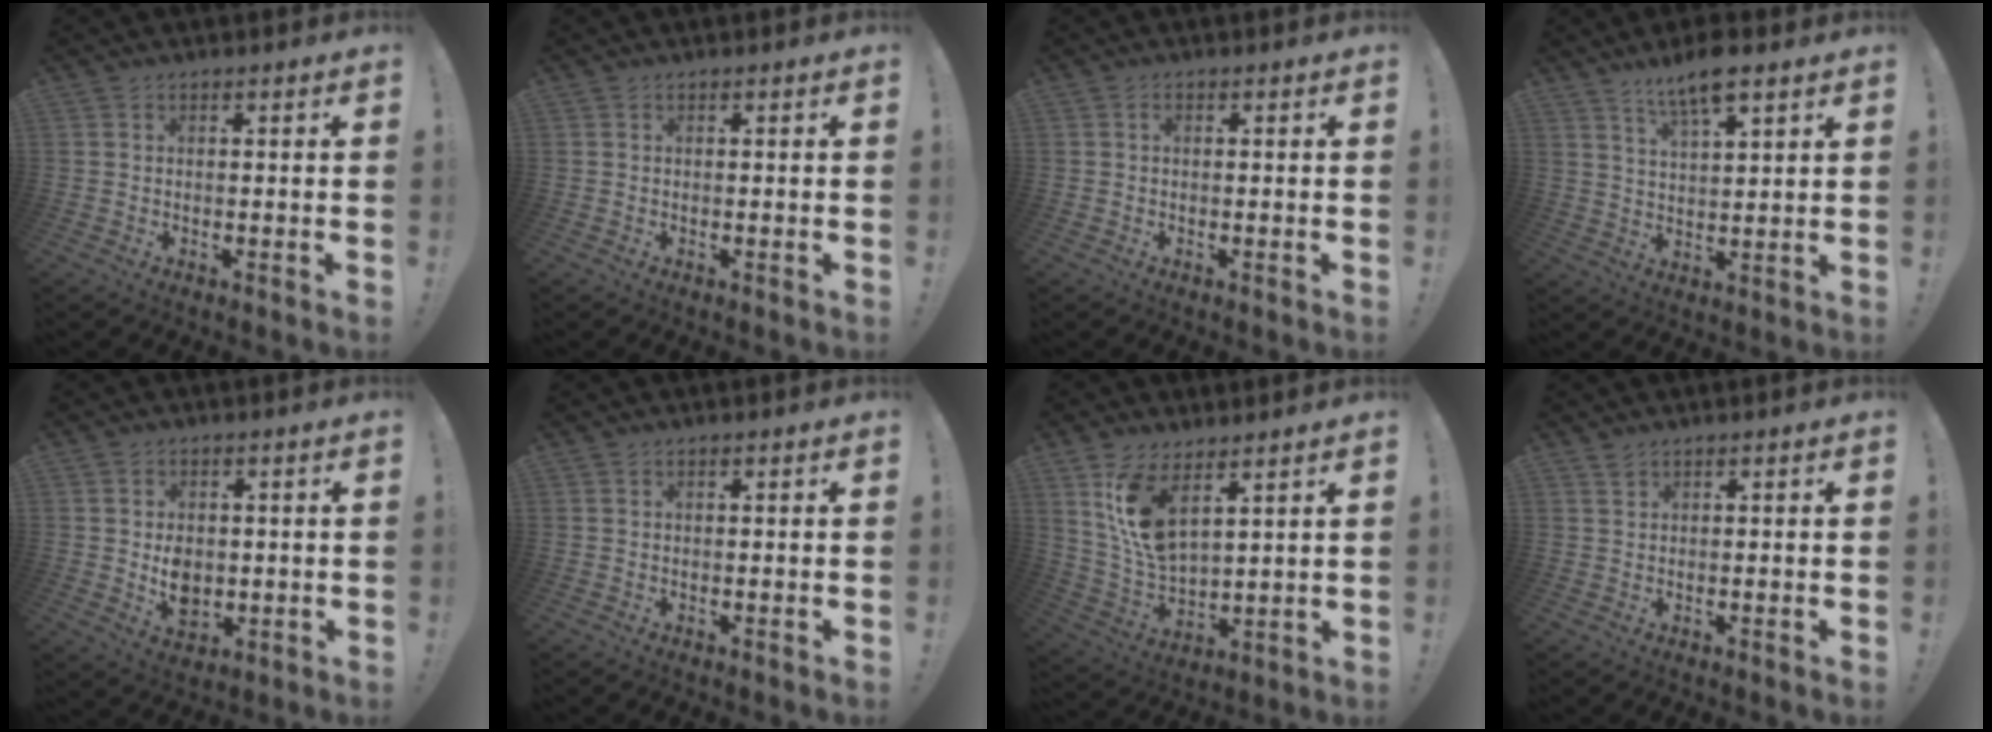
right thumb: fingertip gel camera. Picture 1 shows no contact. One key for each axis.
{"total": 0.0}
{"total": 0.5, "fx": -0.1, "fy": 0.4, "fz": 0.4, "tx": -0.016, "ty": 0.006, "tz": 0.000}
{"total": 8.9, "fx": 6.4, "fy": 2.2, "fz": 5.7, "tx": -0.095, "ty": -0.031, "tz": 0.110}
{"total": 6.8, "fx": 0.1, "fy": 5.9, "fz": 3.3, "tx": -0.039, "ty": -0.001, "tz": 0.006}
{"total": 0.0}
{"total": 12.1, "fx": 7.3, "fy": 5.4, "fz": 8.1, "tx": -0.169, "ty": -0.036, "tz": 0.136}
{"total": 1.2, "fx": 1.0, "fy": 0.4, "fz": 0.4, "tx": -0.001, "ty": -0.003, "tz": 0.019}